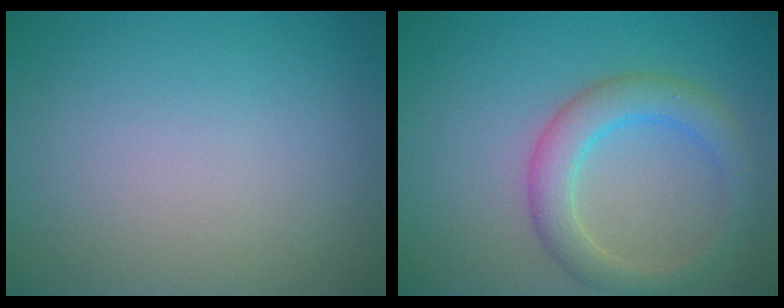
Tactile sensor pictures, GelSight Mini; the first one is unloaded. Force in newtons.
{"total": 4.2, "press": 4.1, "slide": 0.3}